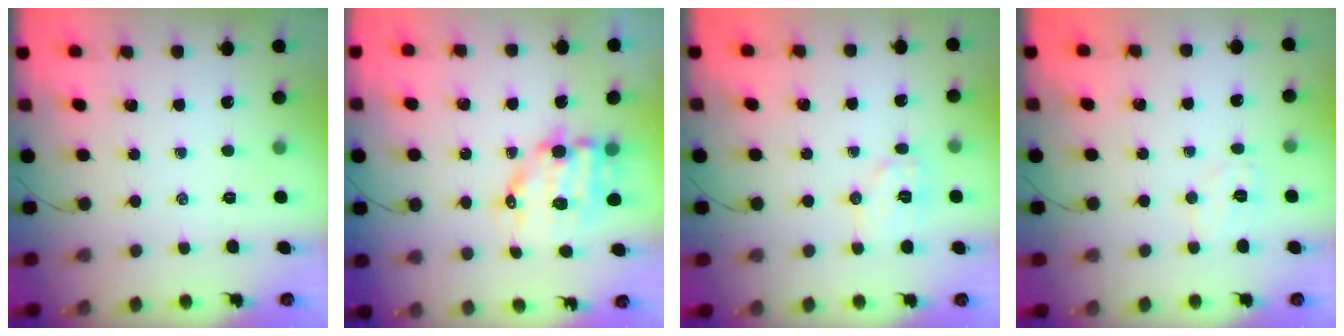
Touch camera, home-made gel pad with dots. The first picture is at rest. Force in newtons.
{"total": 9.9, "press": 9.6, "slide": 2.3}
{"total": 7.5, "press": 7.5, "slide": 0.6}
{"total": 5.2, "press": 5.1, "slide": 1.2}